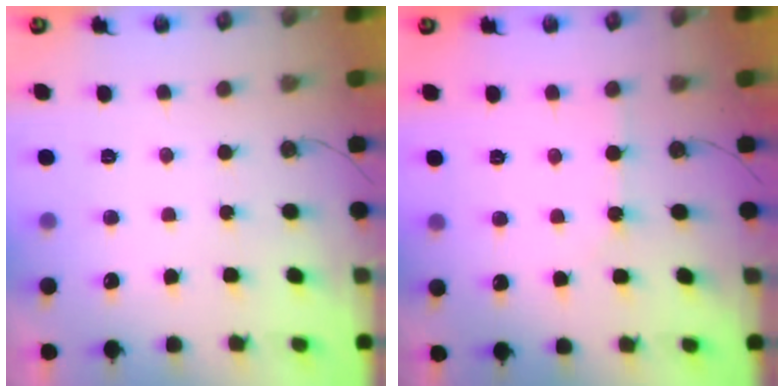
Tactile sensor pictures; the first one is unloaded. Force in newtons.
{"total": 2.2, "press": 2.2, "slide": 0.4}